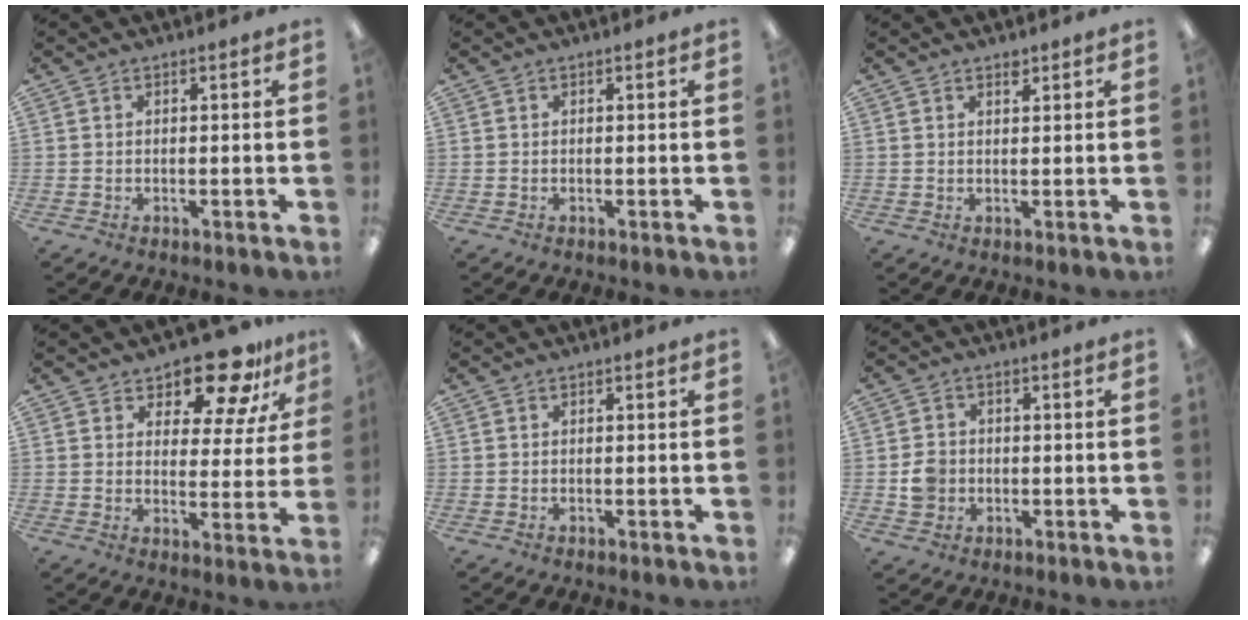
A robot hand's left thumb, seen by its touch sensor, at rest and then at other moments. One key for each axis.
{"total": 0.0}
{"total": 1.6, "fx": 1.4, "fy": 0.5, "fz": 0.6, "tx": -0.005, "ty": -0.005, "tz": 0.024}
{"total": 13.3, "fx": 10.8, "fy": 5.1, "fz": 5.9, "tx": -0.086, "ty": -0.077, "tz": 0.191}
{"total": 0.0}
{"total": 4.6, "fx": -0.6, "fy": 4.3, "fz": 1.7, "tx": -0.015, "ty": 0.002, "tz": -0.012}